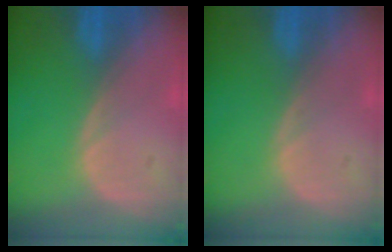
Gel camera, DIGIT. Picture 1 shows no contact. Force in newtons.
{"total": 0.0}